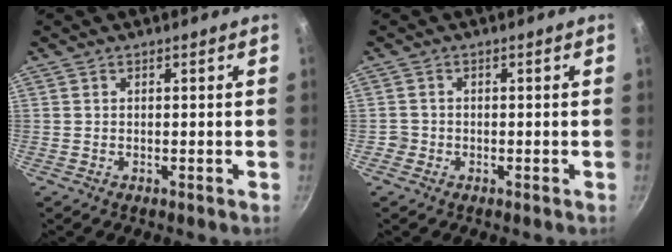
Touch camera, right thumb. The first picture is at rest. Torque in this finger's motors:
{"motor_torque": [0.01, -0.10, -0.15, 0.42, 0.01]}